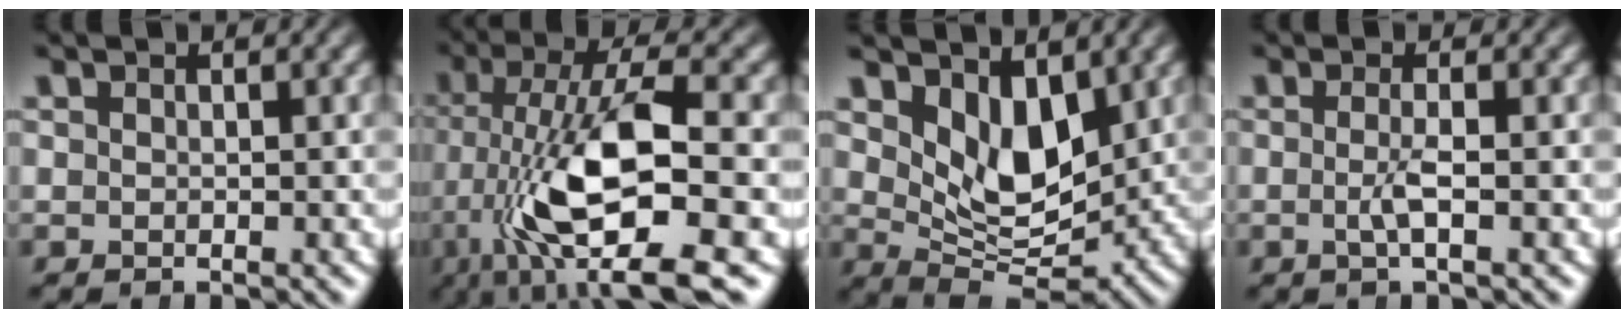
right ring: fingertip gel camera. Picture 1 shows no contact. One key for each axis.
{"total": 10.7, "fx": -1.4, "fy": 4.4, "fz": 9.6, "tx": -0.186, "ty": -0.030, "tz": -0.001}
{"total": 6.3, "fx": 1.5, "fy": 3.5, "fz": 5.1, "tx": -0.078, "ty": -0.026, "tz": 0.032}
{"total": 1.9, "fx": -0.7, "fy": -0.2, "fz": 1.8, "tx": -0.040, "ty": -0.007, "tz": -0.011}